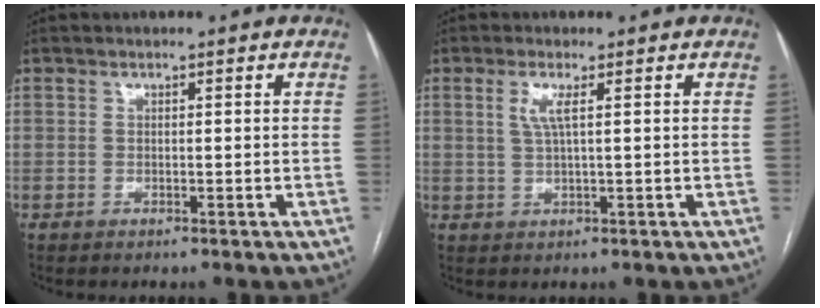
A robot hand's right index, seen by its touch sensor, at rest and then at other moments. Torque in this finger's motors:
{"motor_torque": [0.40, 0.27, 0.22, 0.06]}